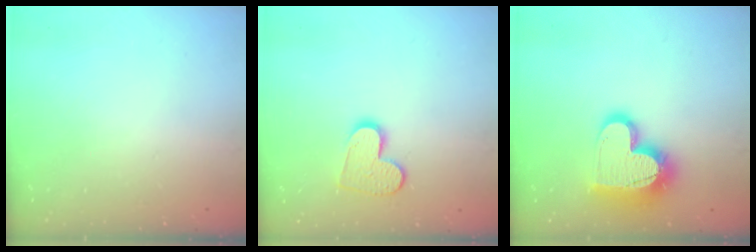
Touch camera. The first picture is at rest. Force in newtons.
{"total": 10.8, "press": 10.7, "slide": 0.9}
{"total": 17.8, "press": 17.7, "slide": 1.6}